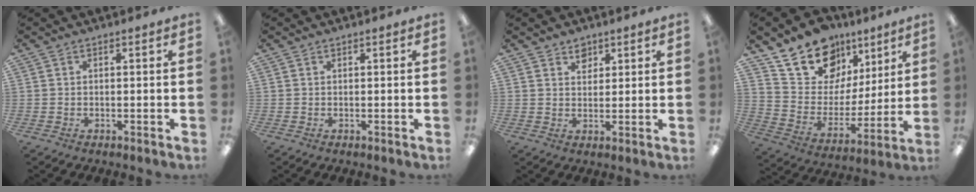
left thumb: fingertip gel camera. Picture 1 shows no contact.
{"total": 0.0}
{"total": 3.3, "force": [2.5, 2.0, 0.5], "torque": [0.008, -0.013, 0.042]}
{"total": 18.5, "force": [12.1, 12.4, 6.6], "torque": [-0.122, -0.068, 0.226]}